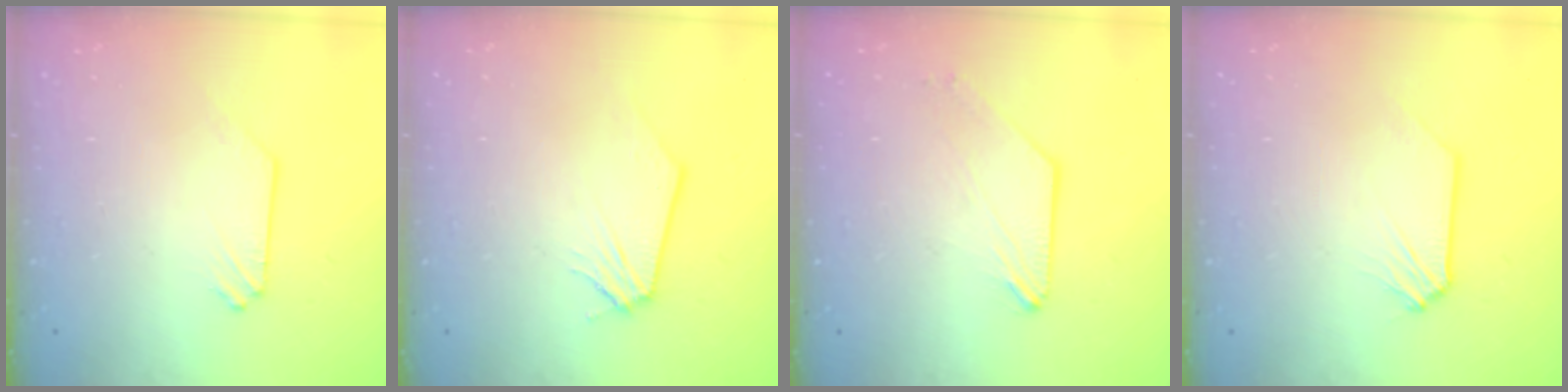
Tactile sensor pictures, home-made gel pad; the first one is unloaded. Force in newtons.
{"total": 0.0}
{"total": 0.7, "press": 0.7, "slide": 0.1}
{"total": 0.6, "press": 0.6, "slide": 0.0}